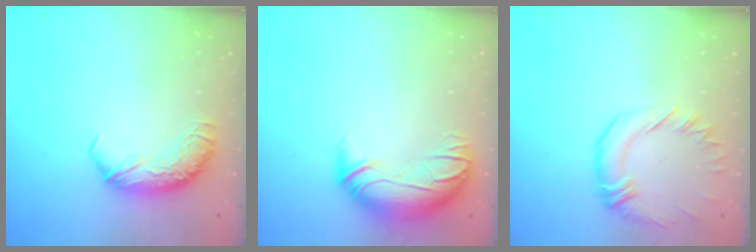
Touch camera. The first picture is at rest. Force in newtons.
{"total": 2.9, "press": 0.5, "slide": 2.9}
{"total": 0.9, "press": 0.0, "slide": 0.9}